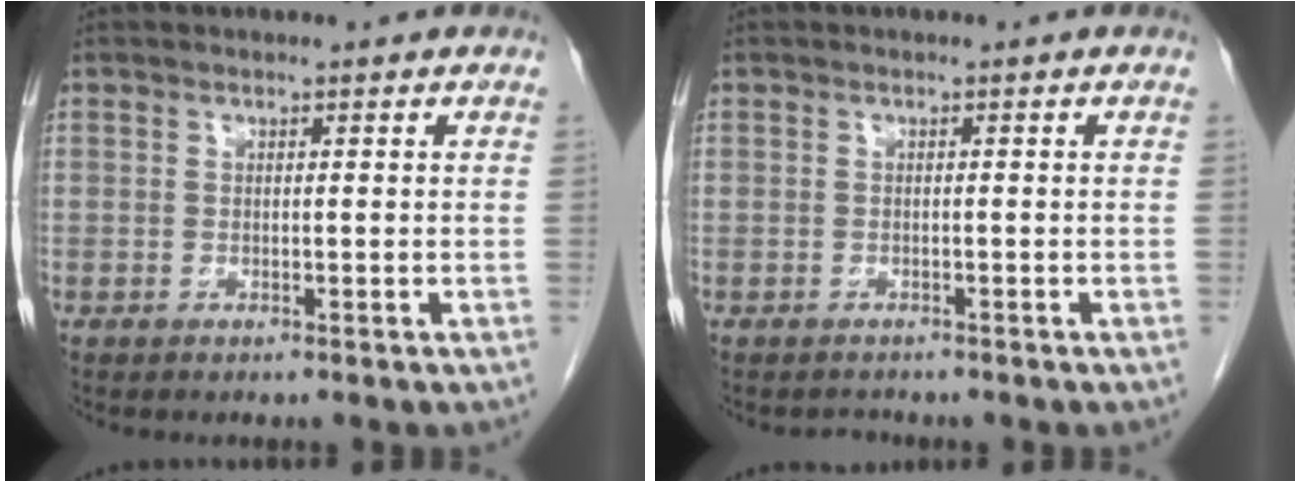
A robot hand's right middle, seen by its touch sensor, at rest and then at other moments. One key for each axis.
{"total": 1.0, "fx": -0.9, "fy": 0.3, "fz": -0.2, "tx": 0.000, "ty": -0.003, "tz": -0.014}